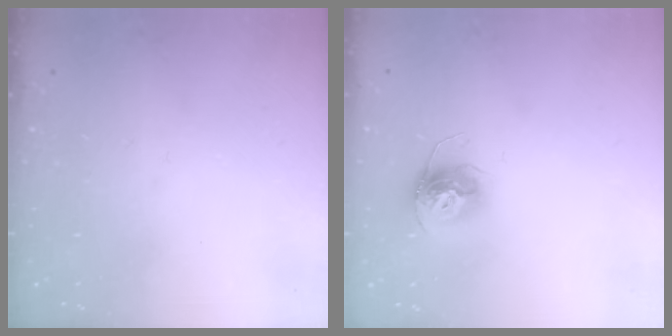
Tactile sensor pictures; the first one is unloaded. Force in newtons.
{"total": 11.9, "press": 11.9, "slide": 1.0}